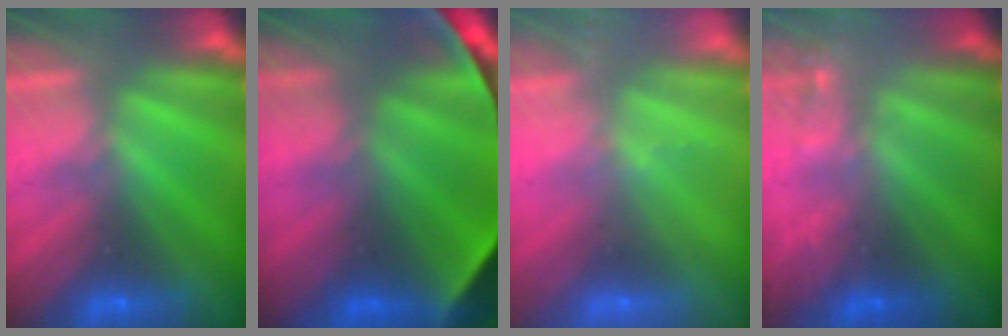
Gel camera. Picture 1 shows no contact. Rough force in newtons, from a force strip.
{"total": 11.0}
{"total": 2.4}
{"total": 2.2}